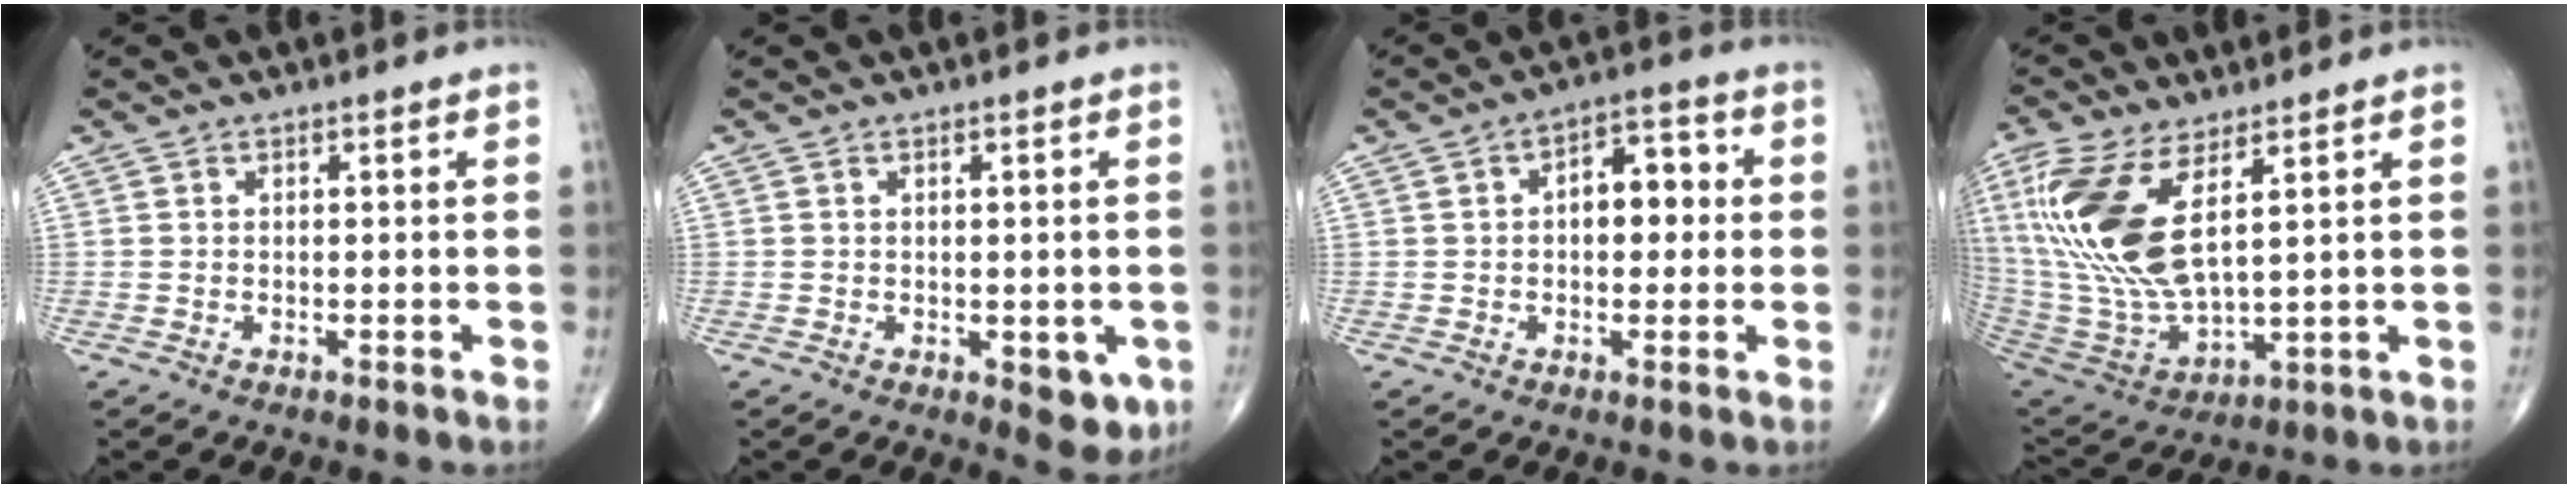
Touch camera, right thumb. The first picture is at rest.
{"total": 4.9, "force": [-1.3, 2.5, 4.0], "torque": [-0.028, -0.007, -0.010]}
{"total": 7.5, "force": [0.6, 4.5, 6.0], "torque": [-0.060, 0.022, 0.000]}
{"total": 19.2, "force": [6.5, 7.8, 16.3], "torque": [-0.366, -0.033, 0.138]}